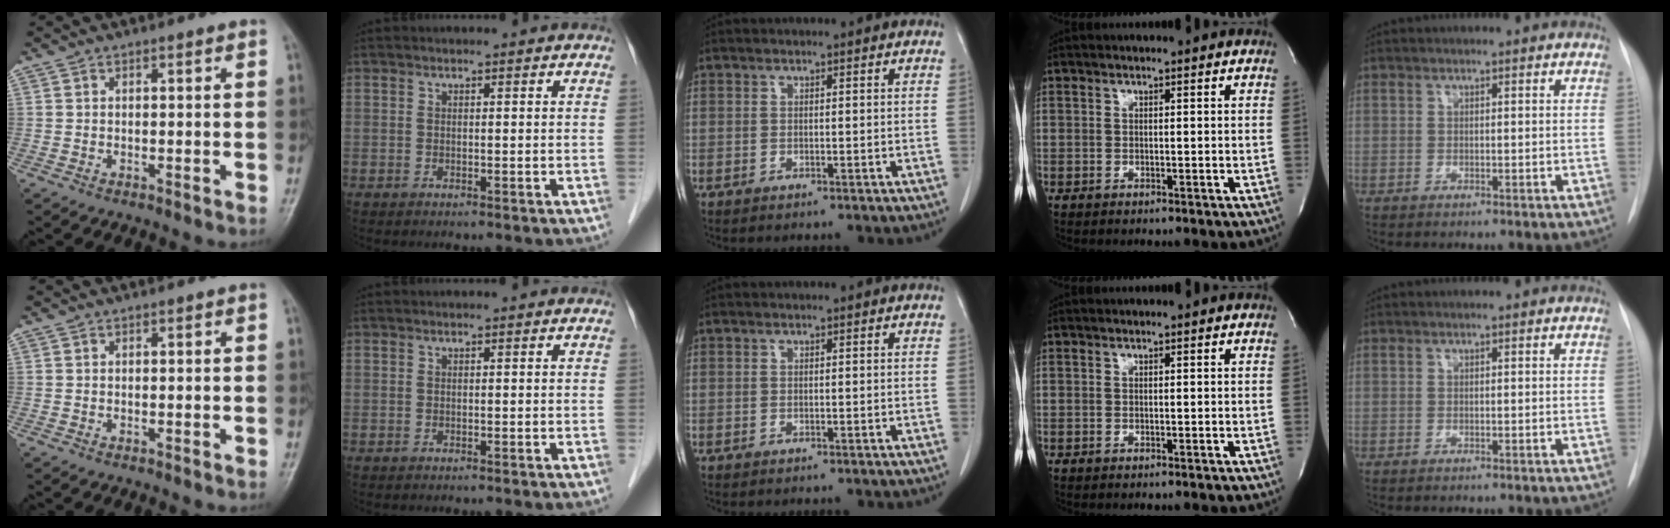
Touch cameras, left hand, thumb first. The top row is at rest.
{}